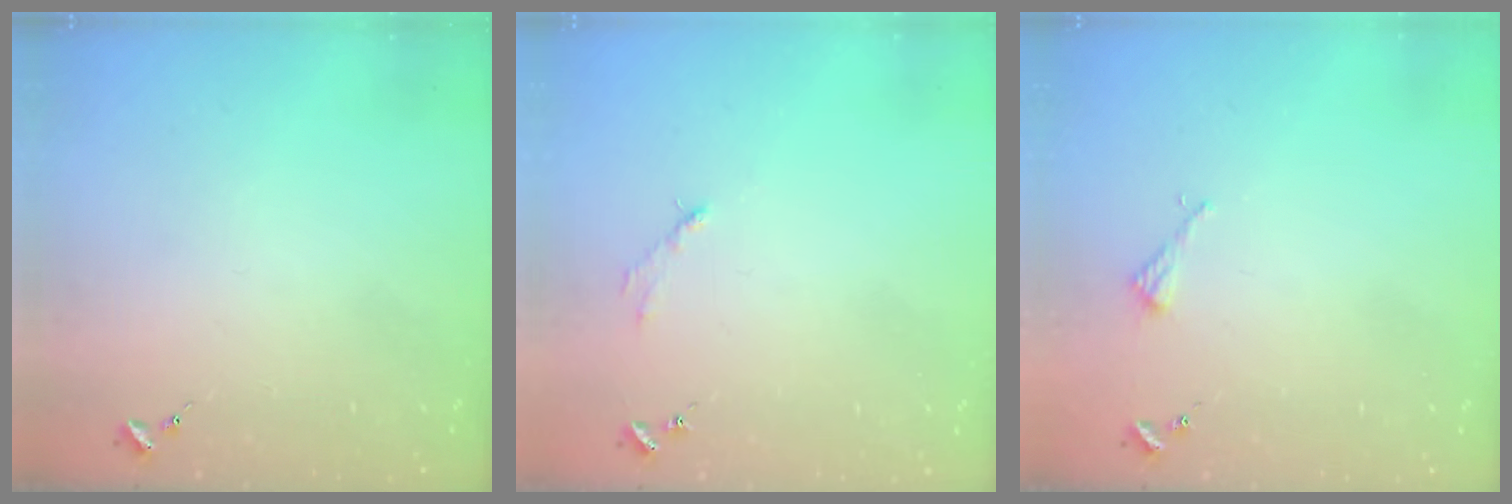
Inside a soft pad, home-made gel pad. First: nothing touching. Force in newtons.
{"total": 2.6, "press": 2.6, "slide": 0.3}
{"total": 2.2, "press": 2.2, "slide": 0.2}